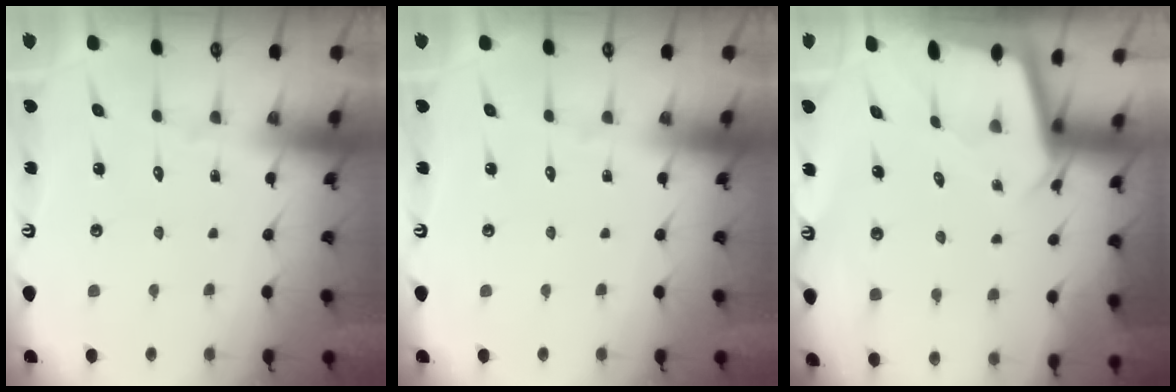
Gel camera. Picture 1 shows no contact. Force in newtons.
{"total": 0.0}
{"total": 2.1, "press": 2.1, "slide": 0.1}